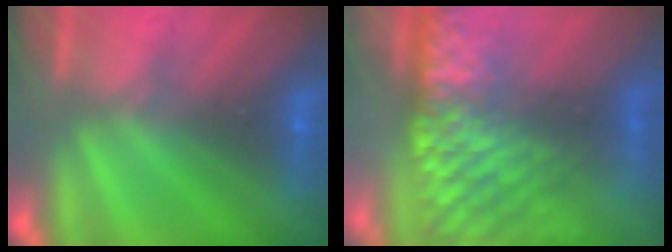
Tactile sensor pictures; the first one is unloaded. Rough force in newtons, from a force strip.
{"total": 8.7}